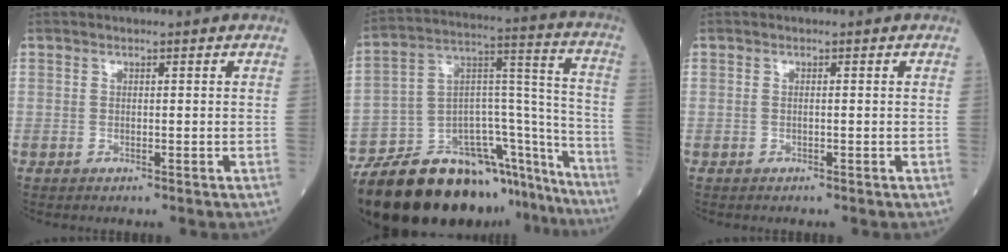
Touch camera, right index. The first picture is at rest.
{"total": 33.7, "force": [-26.4, 10.6, 18.1], "torque": [-0.248, 0.010, -0.387]}
{"total": 0.6, "force": [-0.1, 0.3, 0.5], "torque": [-0.020, 0.002, -0.001]}